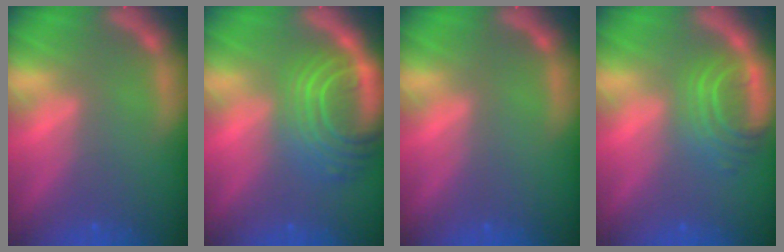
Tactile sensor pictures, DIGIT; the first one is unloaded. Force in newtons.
{"total": 9.5}
{"total": 0.0}
{"total": 5.0}